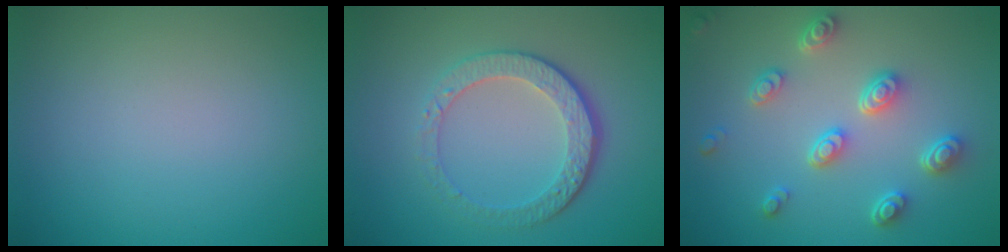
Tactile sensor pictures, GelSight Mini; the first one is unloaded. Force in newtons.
{"total": 4.6, "press": 3.4, "slide": 3.2}
{"total": 4.5, "press": 3.6, "slide": 2.6}